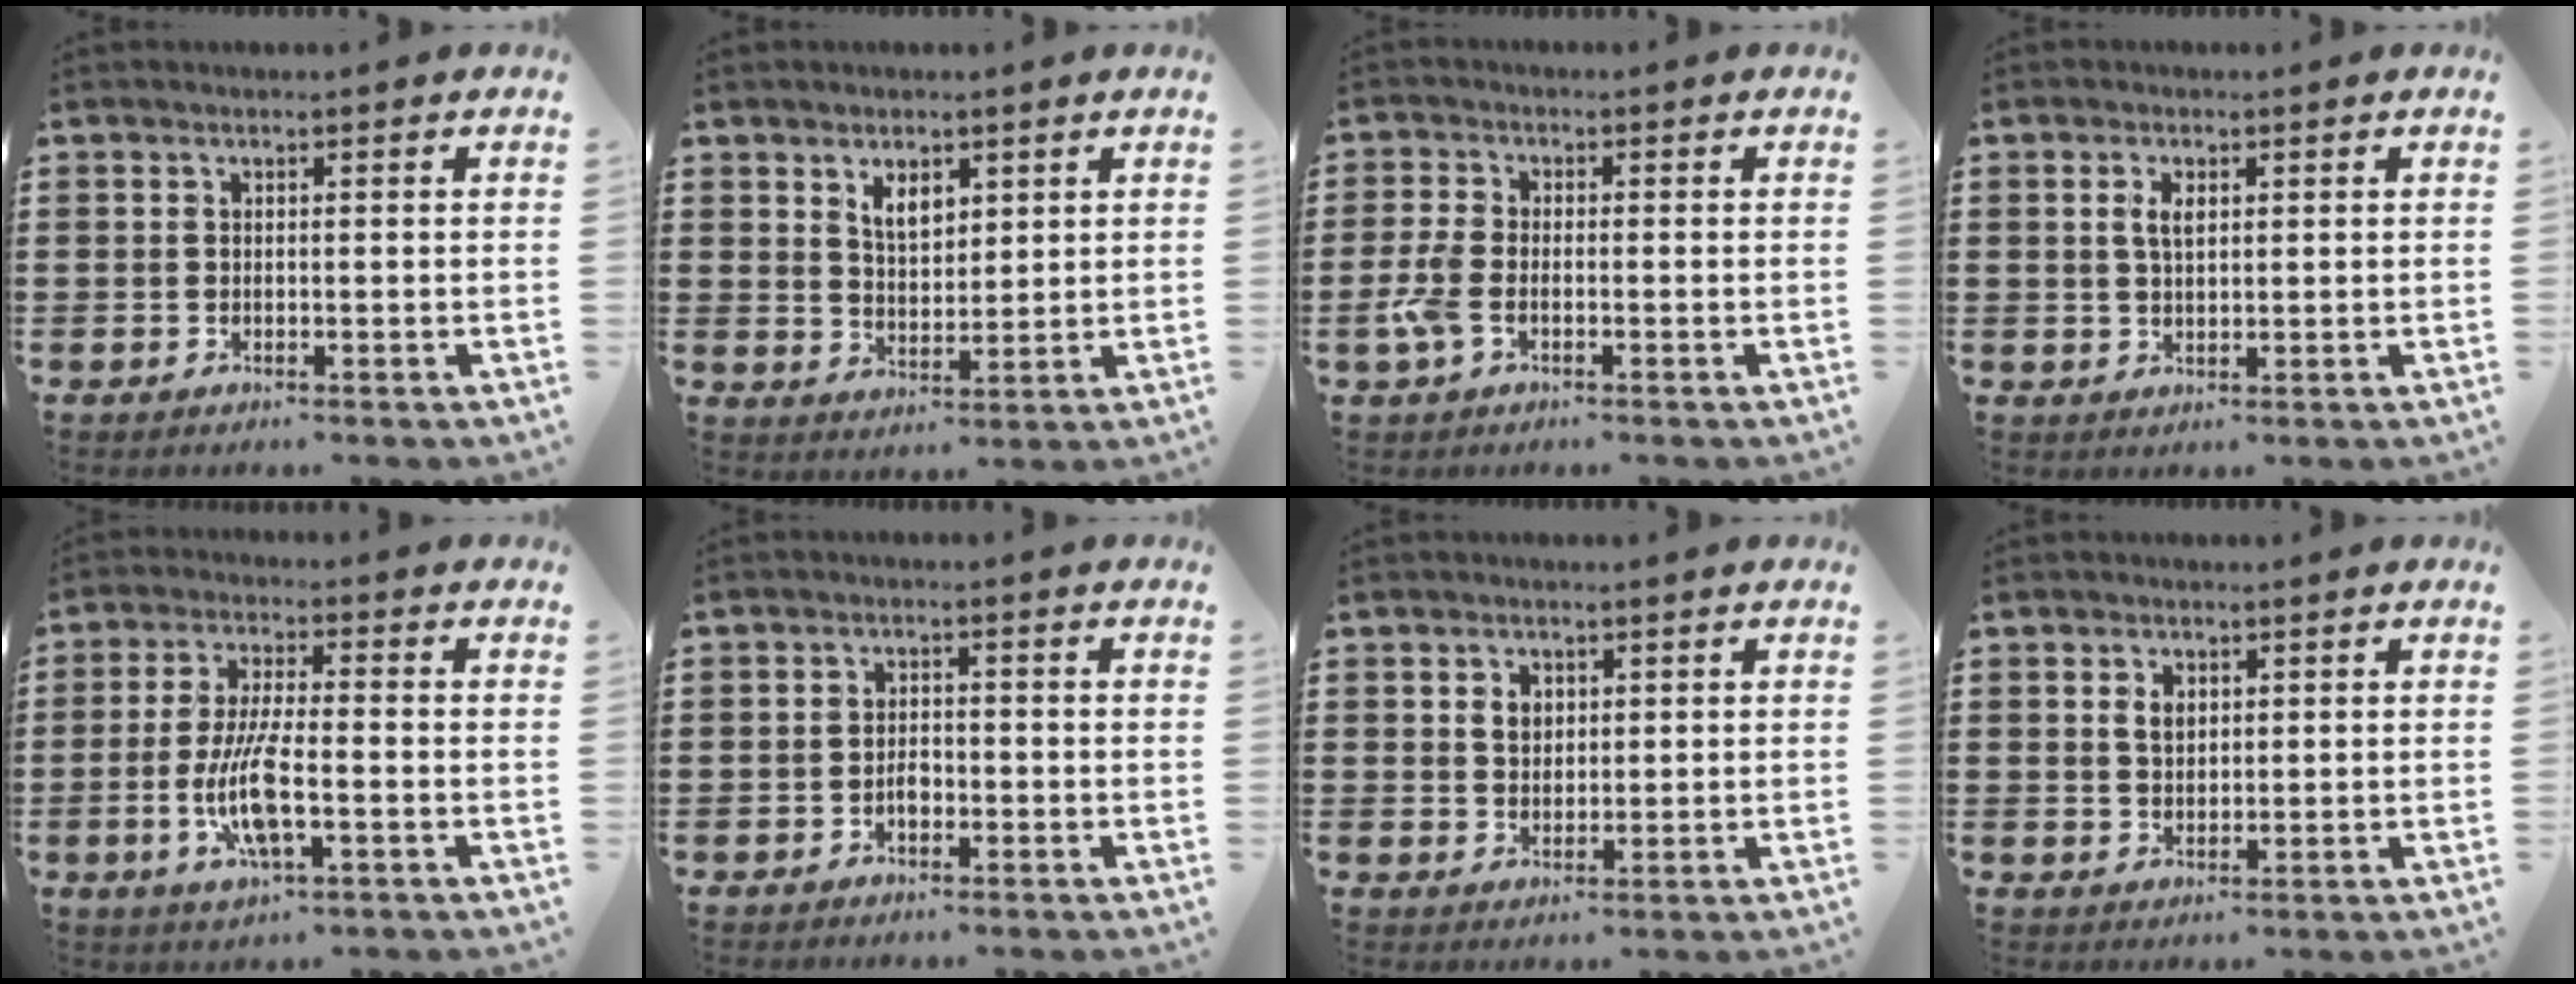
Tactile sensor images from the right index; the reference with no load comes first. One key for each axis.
{"total": 3.9, "fx": 2.5, "fy": 2.1, "fz": 2.2, "tx": -0.043, "ty": 0.004, "tz": 0.043}
{"total": 3.8, "fx": -1.5, "fy": 1.7, "fz": 3.1, "tx": -0.082, "ty": -0.006, "tz": -0.035}
{"total": 2.7, "fx": 0.8, "fy": 1.2, "fz": 2.3, "tx": -0.049, "ty": 0.007, "tz": 0.012}
{"total": 9.0, "fx": -2.5, "fy": 2.3, "fz": 8.3, "tx": -0.177, "ty": -0.013, "tz": -0.050}
{"total": 2.1, "fx": -0.9, "fy": 1.3, "fz": 1.4, "tx": -0.028, "ty": 0.003, "tz": -0.018}
{"total": 2.3, "fx": 0.9, "fy": 1.8, "fz": 1.2, "tx": -0.029, "ty": 0.009, "tz": 0.015}
{"total": 2.1, "fx": 0.8, "fy": 1.4, "fz": 1.4, "tx": -0.031, "ty": 0.007, "tz": 0.014}